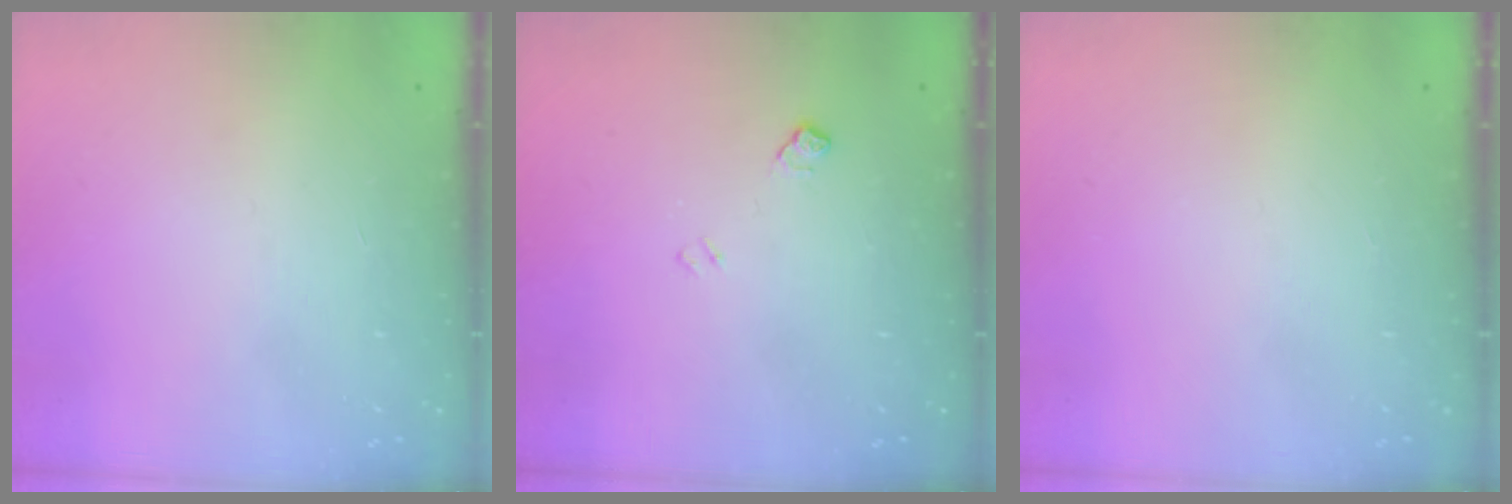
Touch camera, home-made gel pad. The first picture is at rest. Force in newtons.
{"total": 5.6, "press": 5.6, "slide": 0.8}
{"total": 0.0}